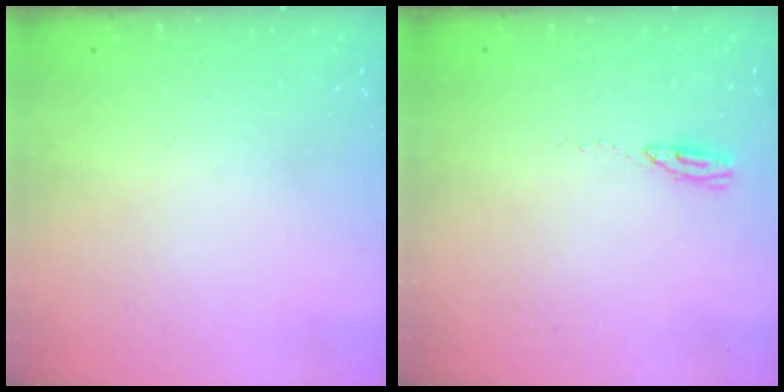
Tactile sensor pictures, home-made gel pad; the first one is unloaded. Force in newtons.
{"total": 3.6, "press": 3.4, "slide": 1.3}